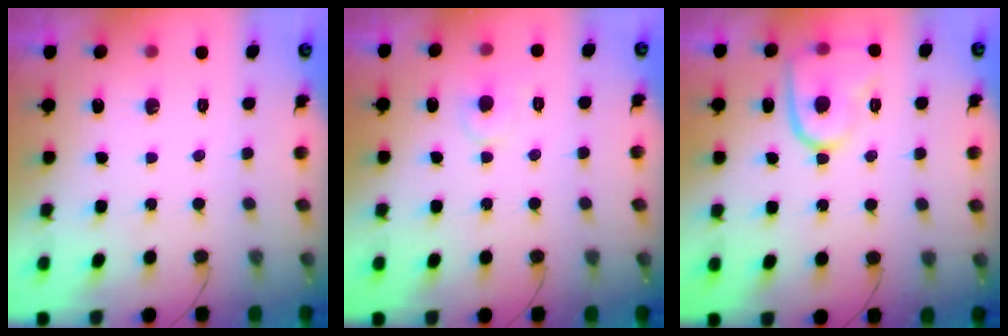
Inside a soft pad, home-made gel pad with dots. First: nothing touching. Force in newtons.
{"total": 4.1, "press": 4.1, "slide": 0.6}
{"total": 11.1, "press": 11.1, "slide": 1.0}